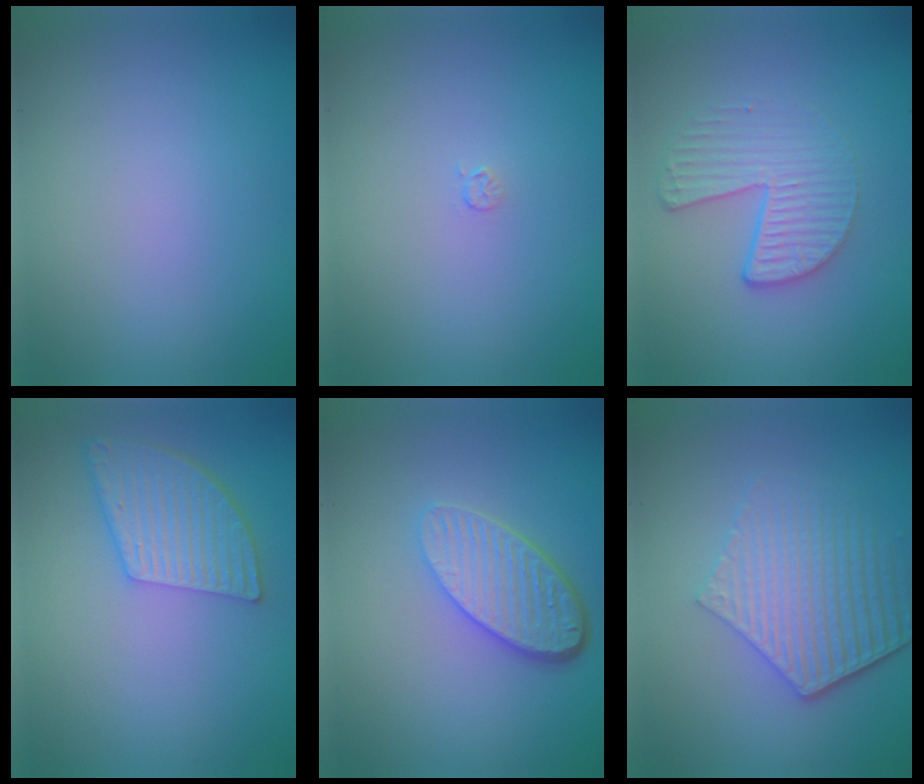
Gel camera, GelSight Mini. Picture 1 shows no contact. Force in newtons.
{"total": 0.6, "press": 0.3, "slide": 0.6}
{"total": 4.1, "press": 2.8, "slide": 2.9}
{"total": 5.2, "press": 3.9, "slide": 3.4}
{"total": 5.3, "press": 3.8, "slide": 3.7}
{"total": 5.9, "press": 4.3, "slide": 4.0}